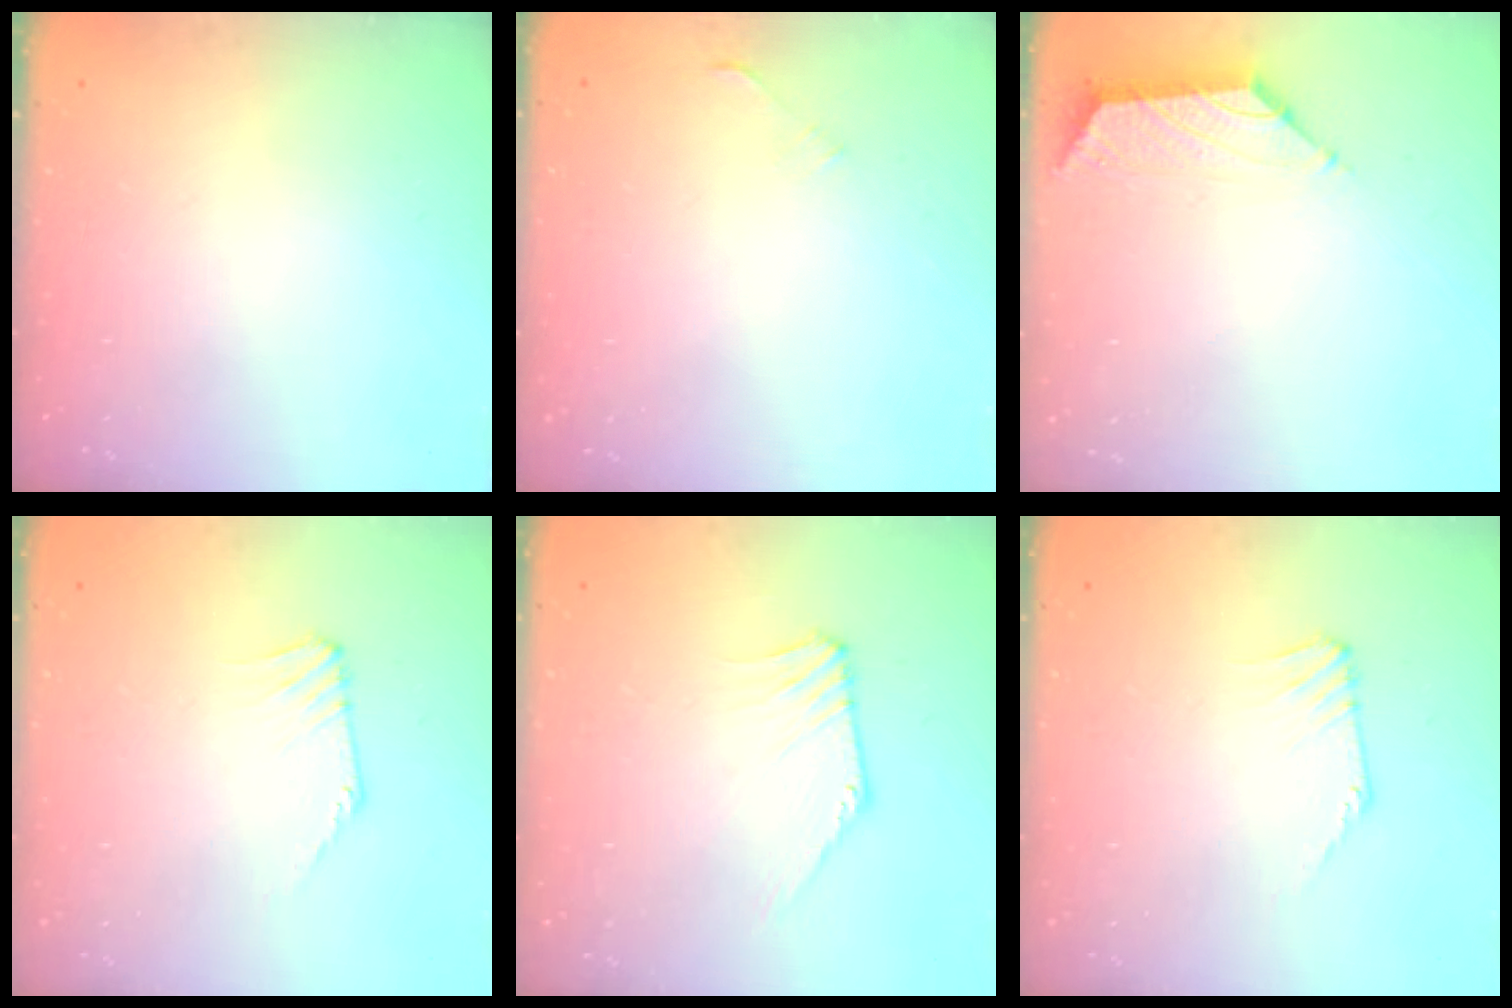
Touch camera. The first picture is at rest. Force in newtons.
{"total": 0.7, "press": 0.6, "slide": 0.4}
{"total": 1.6, "press": 1.4, "slide": 0.6}
{"total": 1.3, "press": 1.2, "slide": 0.2}
{"total": 0.7, "press": 0.5, "slide": 0.4}
{"total": 1.3, "press": 1.2, "slide": 0.2}